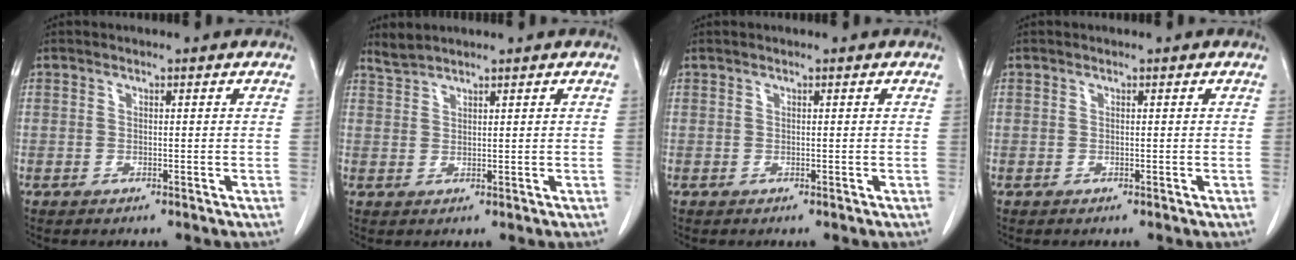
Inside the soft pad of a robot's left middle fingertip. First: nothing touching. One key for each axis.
{"total": 1.9, "fx": 1.9, "fy": -0.3, "fz": 0.1, "tx": -0.006, "ty": 0.007, "tz": 0.045}
{"total": 0.0}
{"total": 0.0}